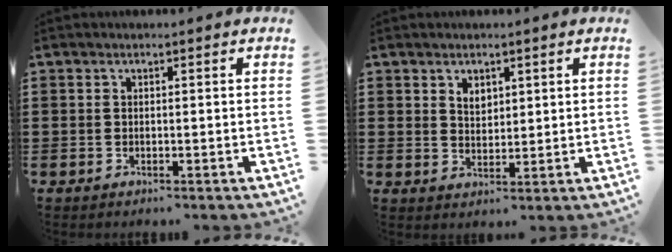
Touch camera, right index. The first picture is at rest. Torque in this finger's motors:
{"motor_torque": [0.07, -0.06, 0.03, 0.02]}